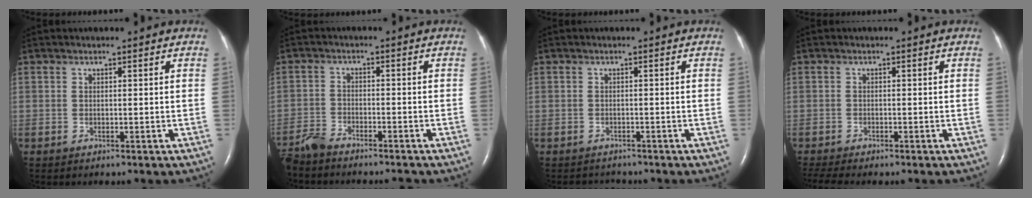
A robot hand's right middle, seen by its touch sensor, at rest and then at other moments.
{"total": 5.6, "force": [-5.4, 0.6, 1.5], "torque": [-0.028, -0.016, -0.094]}
{"total": 2.0, "force": [-1.9, 0.7, -0.1], "torque": [-0.001, -0.006, -0.026]}
{"total": 4.1, "force": [-3.5, 0.5, 2.1], "torque": [-0.039, -0.007, -0.054]}